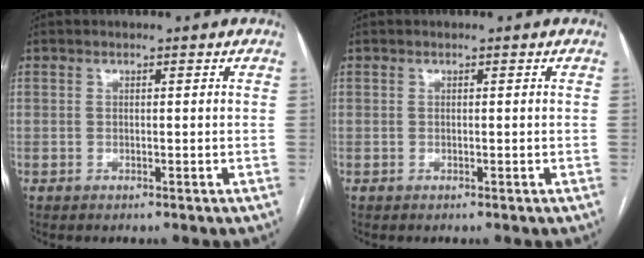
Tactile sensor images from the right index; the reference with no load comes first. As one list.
[{"total": 0.0}]